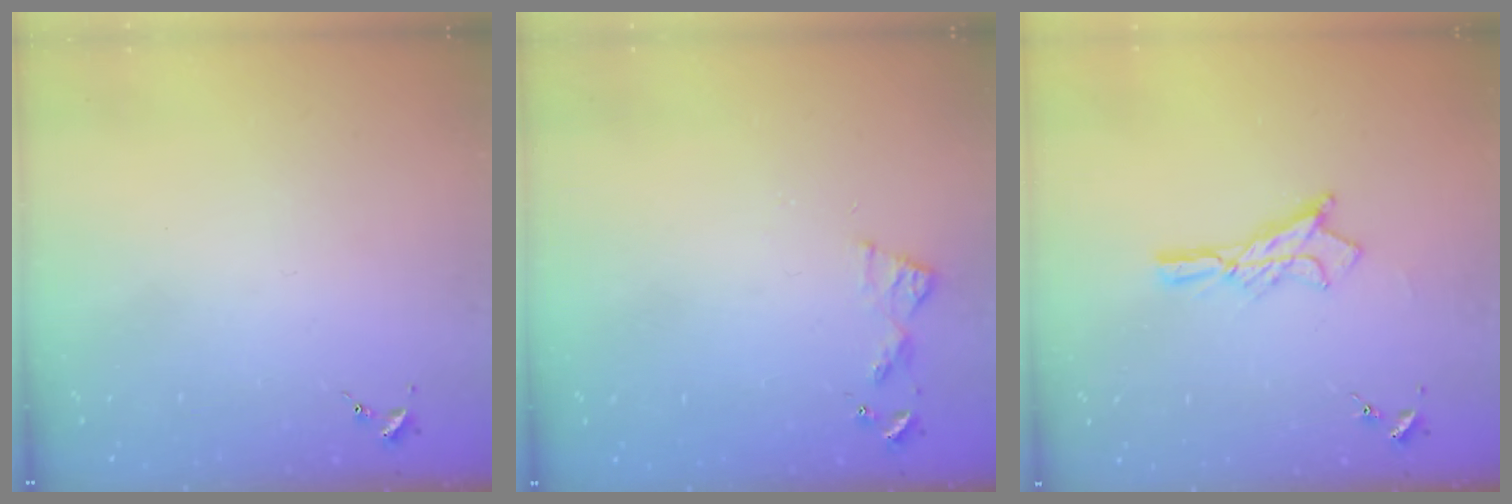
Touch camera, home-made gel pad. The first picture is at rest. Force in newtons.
{"total": 5.6, "press": 5.5, "slide": 0.5}
{"total": 12.9, "press": 12.8, "slide": 1.0}